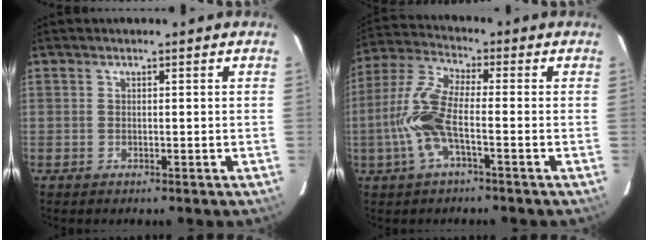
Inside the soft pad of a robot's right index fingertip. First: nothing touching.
{"total": 10.5, "force": [-2.9, 2.9, 9.7], "torque": [-0.223, 0.005, -0.060]}